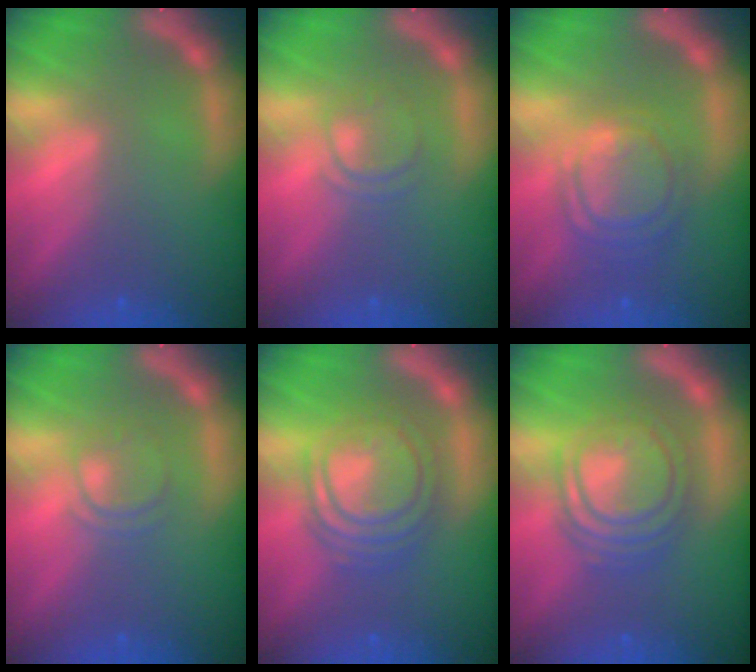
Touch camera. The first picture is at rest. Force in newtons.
{"total": 2.4}
{"total": 6.1}
{"total": 2.4}
{"total": 8.1}
{"total": 8.1}